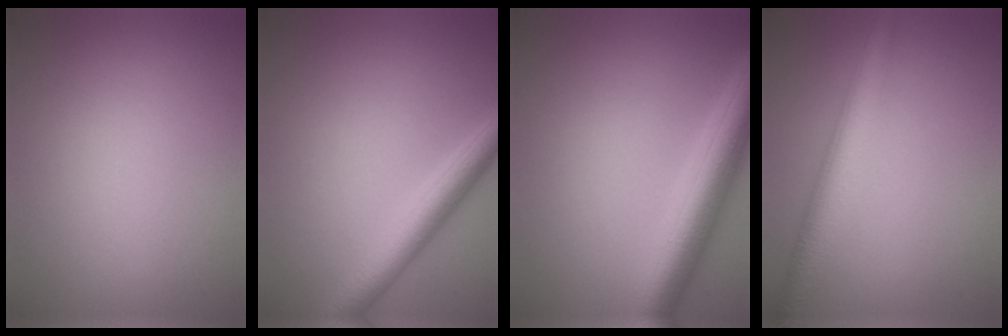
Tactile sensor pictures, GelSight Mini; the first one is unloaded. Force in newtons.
{"total": 4.2, "press": 4.2, "slide": 0.1}
{"total": 7.3, "press": 7.3, "slide": 0.4}
{"total": 4.5, "press": 4.5, "slide": 0.2}